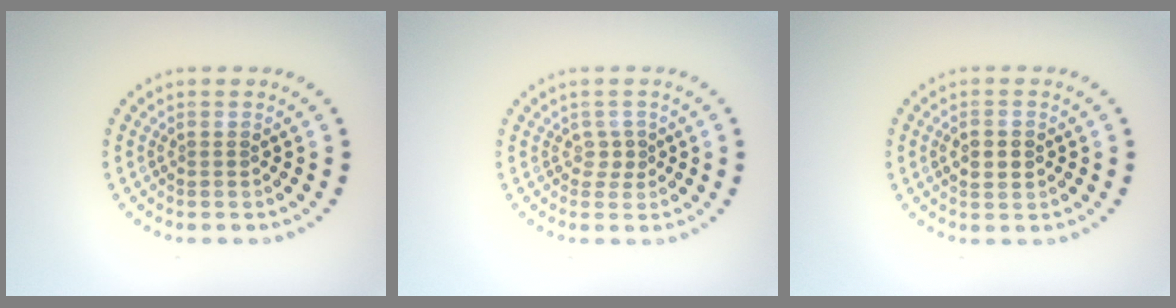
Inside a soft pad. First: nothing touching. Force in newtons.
{"total": 1.1, "press": 0.8, "slide": 0.7}
{"total": 2.8, "press": 2.8, "slide": 0.2}